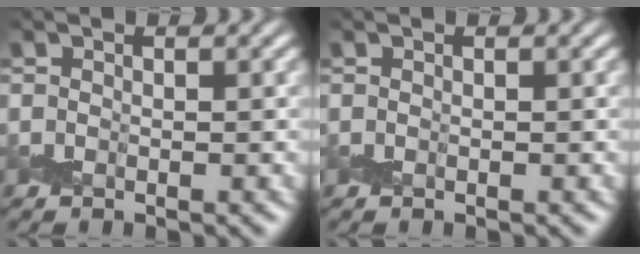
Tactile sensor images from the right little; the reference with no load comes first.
{"total": 0.0}